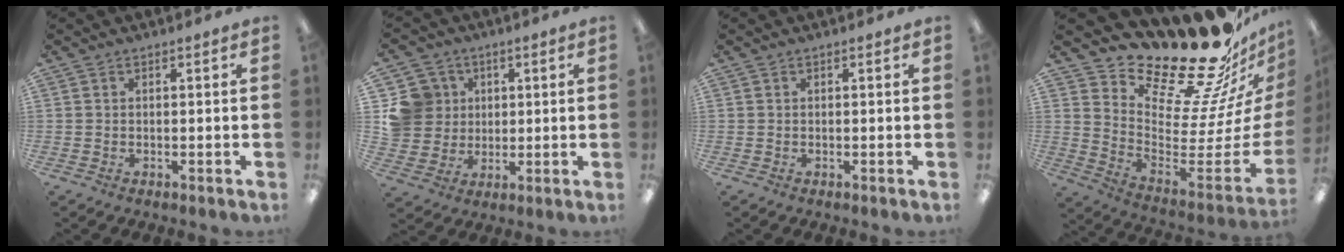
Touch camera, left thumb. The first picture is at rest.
{"total": 11.3, "force": [2.8, 10.6, 2.5], "torque": [-0.064, -0.001, 0.062]}
{"total": 0.0}
{"total": 25.3, "force": [21.0, 7.5, 12.0], "torque": [-0.150, -0.192, 0.366]}